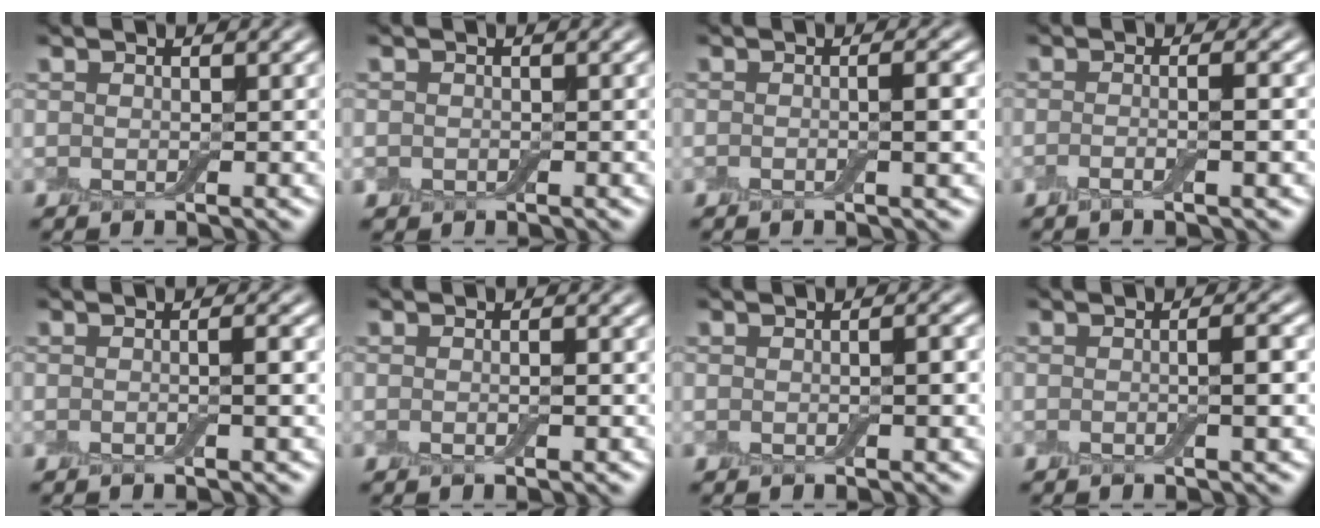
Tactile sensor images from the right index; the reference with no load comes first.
{"total": 0.7, "force": [-0.2, 0.6, 0.1], "torque": [0.001, -0.004, -0.007]}
{"total": 2.2, "force": [-0.3, 0.5, 2.1], "torque": [-0.027, 0.002, -0.009]}
{"total": 2.6, "force": [-0.6, 0.7, 2.4], "torque": [-0.031, -0.001, -0.017]}
{"total": 1.8, "force": [-0.3, 0.4, 1.7], "torque": [-0.024, 0.001, -0.010]}
{"total": 1.1, "force": [-0.2, 0.2, 1.1], "torque": [-0.017, -0.001, -0.005]}
{"total": 1.4, "force": [-0.3, 0.4, 1.3], "torque": [-0.021, 0.002, -0.004]}
{"total": 2.5, "force": [-0.4, 0.5, 2.4], "torque": [-0.032, 0.004, -0.010]}